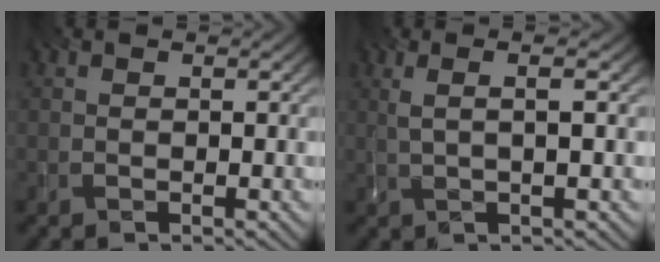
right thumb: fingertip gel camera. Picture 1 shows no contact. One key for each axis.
{"total": 3.1, "fx": 0.6, "fy": 0.2, "fz": 3.0, "tx": -0.047, "ty": 0.008, "tz": 0.010}